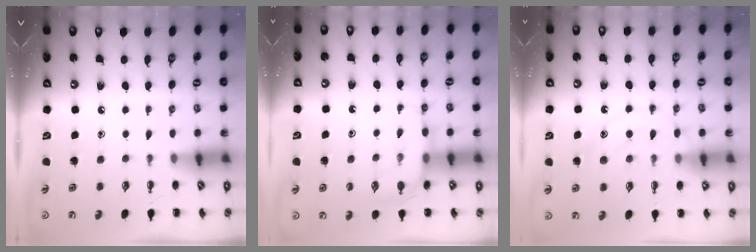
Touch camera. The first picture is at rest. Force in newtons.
{"total": 7.9, "press": 7.8, "slide": 0.8}
{"total": 11.6, "press": 11.6, "slide": 0.8}